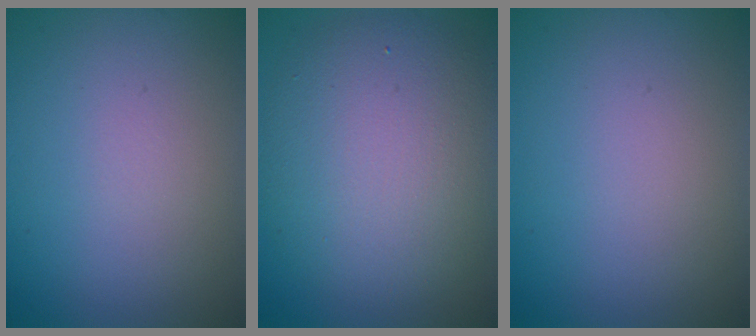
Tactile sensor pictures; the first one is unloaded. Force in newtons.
{"total": 8.6, "press": 8.6, "slide": 0.5}
{"total": 0.0}